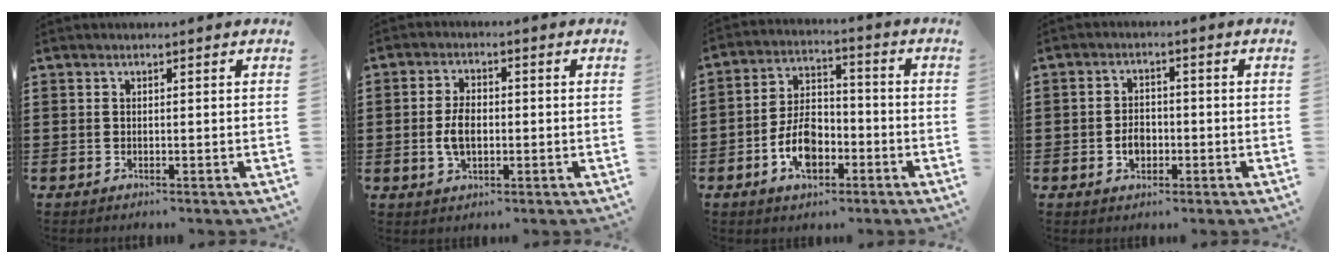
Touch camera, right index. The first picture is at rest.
{"total": 4.5, "force": [-0.6, 2.7, 3.6], "torque": [-0.082, 0.001, -0.013]}
{"total": 7.8, "force": [-3.0, 4.6, 5.5], "torque": [-0.105, 0.008, -0.057]}
{"total": 3.3, "force": [-0.9, 2.4, 2.1], "torque": [-0.035, 0.000, -0.020]}